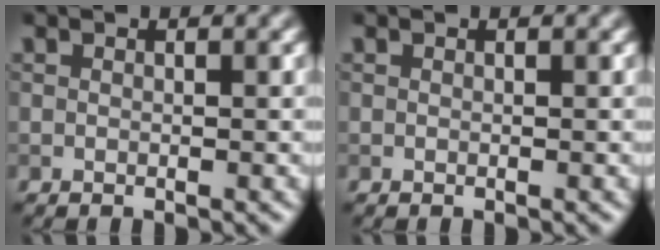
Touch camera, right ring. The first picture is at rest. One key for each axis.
{"total": 0.0}